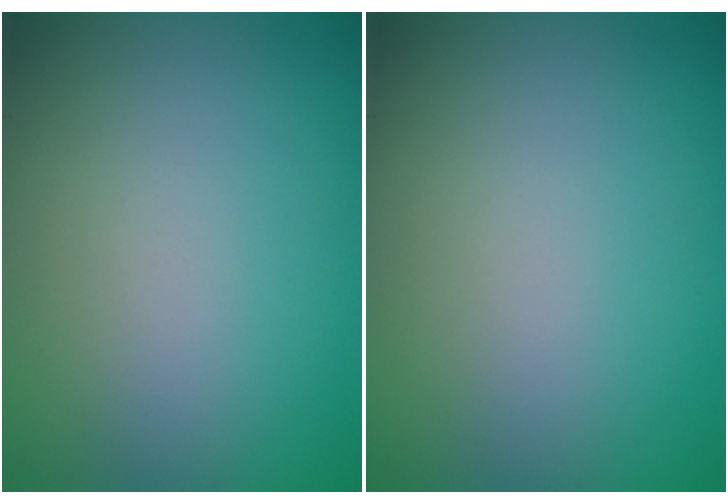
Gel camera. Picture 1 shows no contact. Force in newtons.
{"total": 0.0}